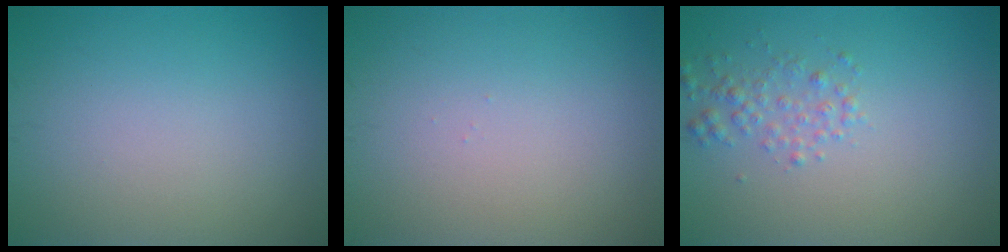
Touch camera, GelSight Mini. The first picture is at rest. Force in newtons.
{"total": 0.0}
{"total": 1.9, "press": 1.9, "slide": 0.1}